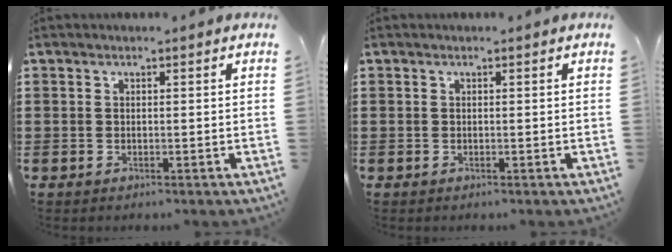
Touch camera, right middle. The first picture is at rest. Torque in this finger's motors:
{"motor_torque": [0.01, -0.01, -0.02, -0.01]}